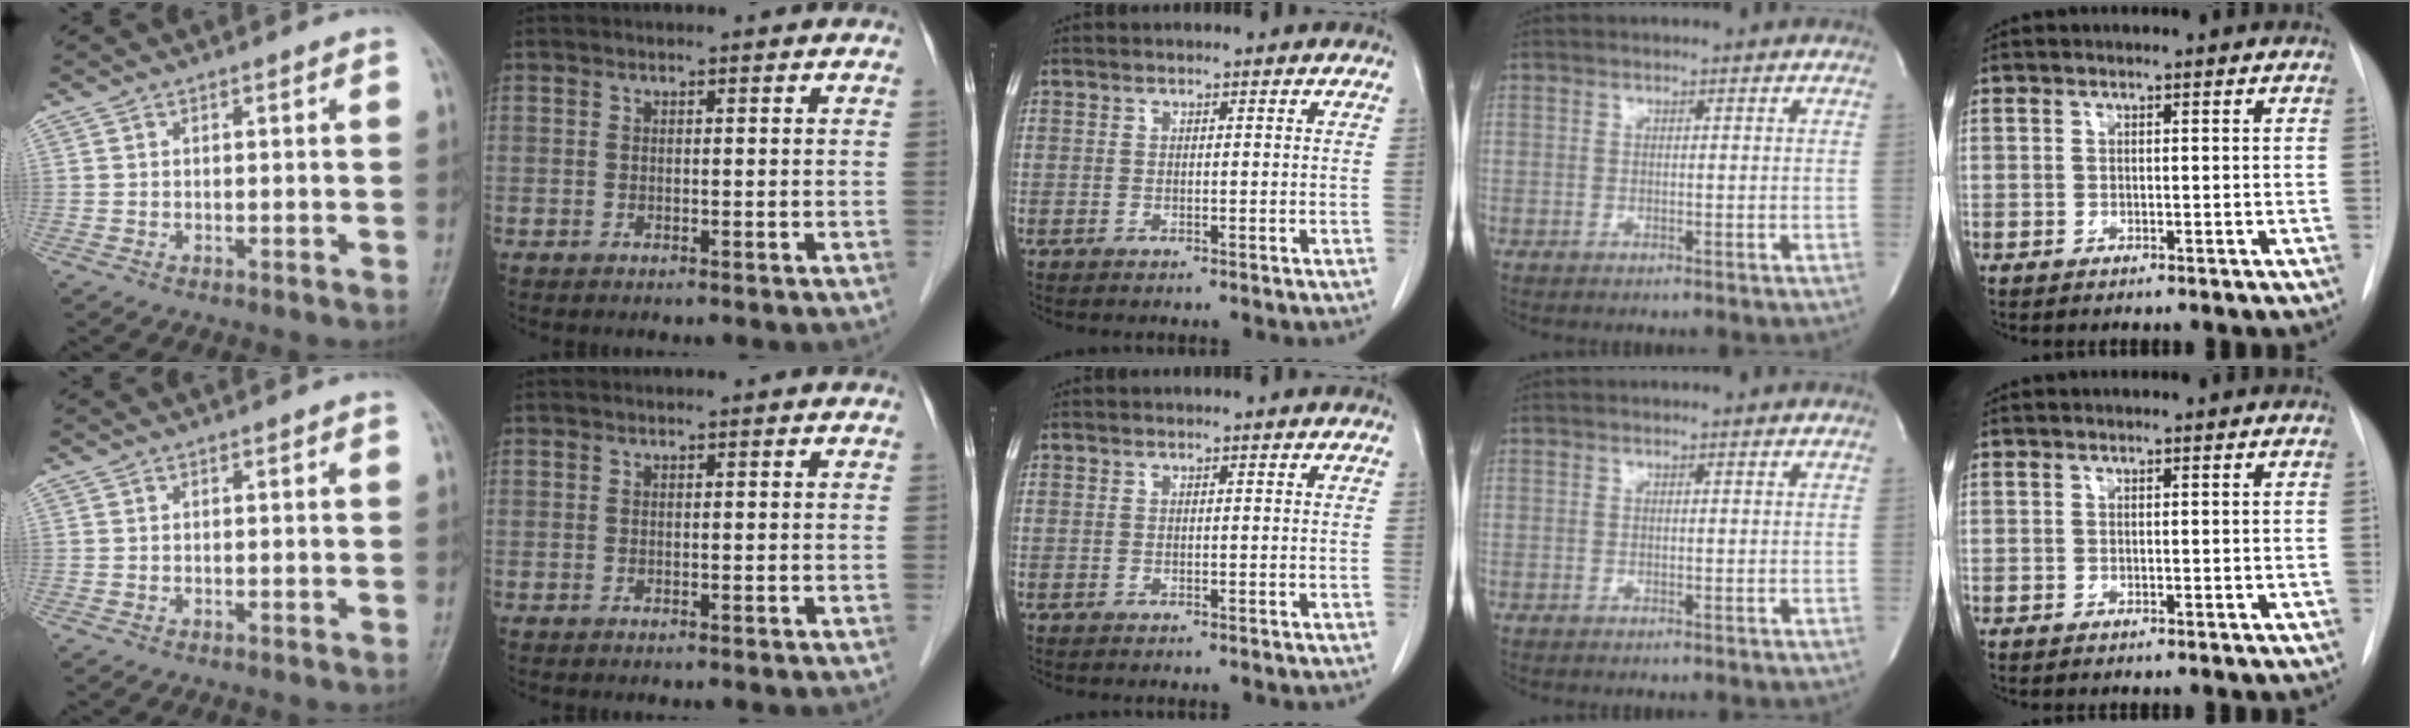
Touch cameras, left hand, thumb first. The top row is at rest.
{}